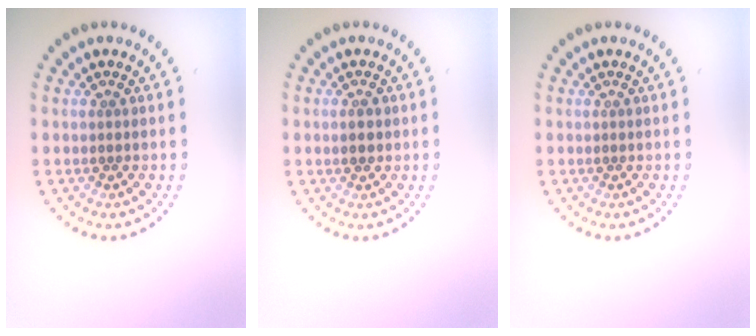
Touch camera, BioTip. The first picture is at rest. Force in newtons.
{"total": 1.8, "press": 1.8, "slide": 0.2}
{"total": 0.0}